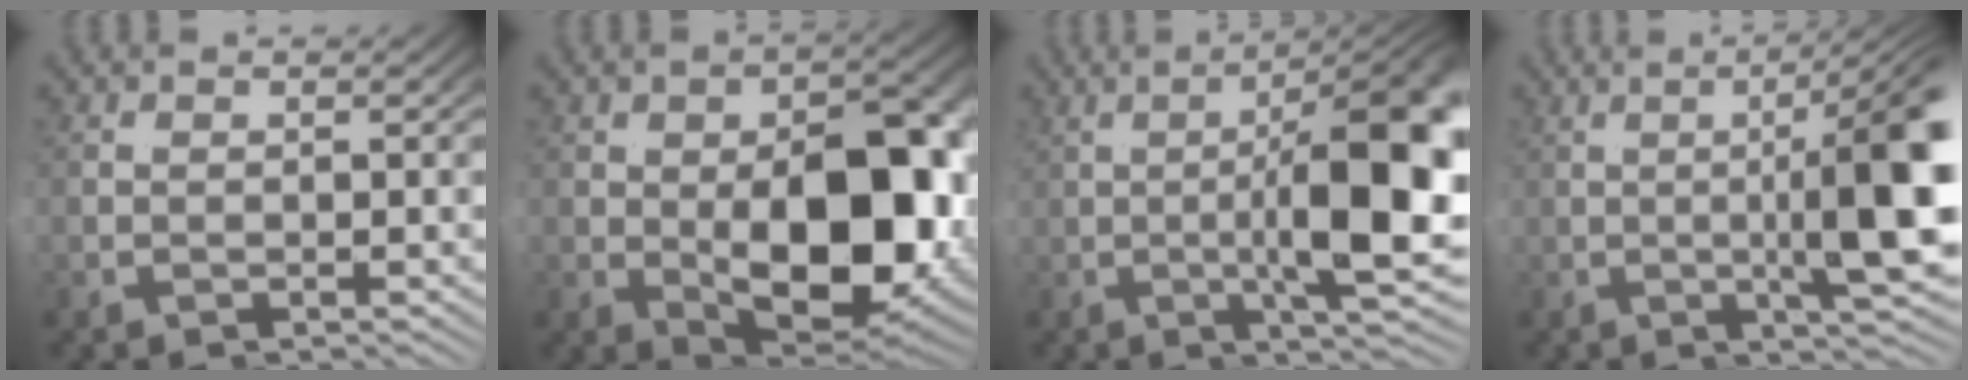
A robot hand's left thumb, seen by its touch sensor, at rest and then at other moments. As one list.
[{"total": 15.8, "force": [-1.5, 8.0, 13.5], "torque": [-0.210, -0.046, 0.002]}, {"total": 10.7, "force": [-0.5, -0.5, 10.7], "torque": [-0.131, 0.039, -0.031]}, {"total": 9.2, "force": [-0.4, -1.9, 9.0], "torque": [-0.100, 0.049, -0.034]}]